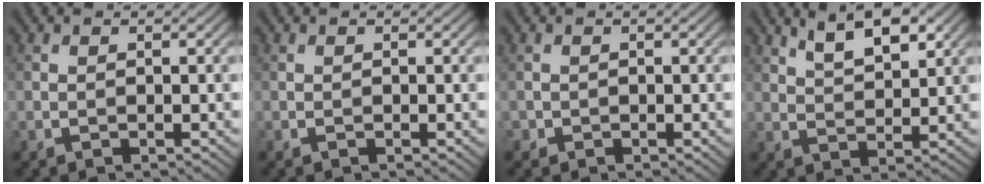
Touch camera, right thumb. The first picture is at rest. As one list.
[{"total": 0.0}, {"total": 0.6, "force": [-0.1, 0.6, 0.0], "torque": [0.004, -0.005, -0.005]}, {"total": 5.9, "force": [3.7, 2.2, 4.1], "torque": [-0.077, 0.006, 0.071]}]